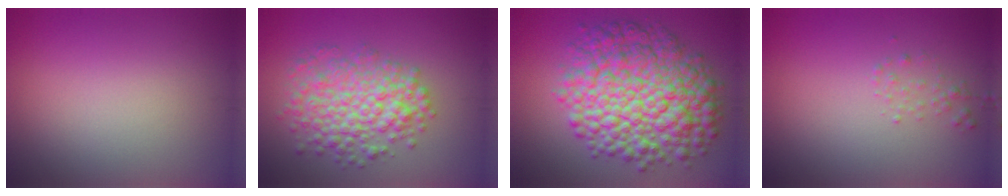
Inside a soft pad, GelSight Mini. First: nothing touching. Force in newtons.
{"total": 5.9, "press": 5.9, "slide": 0.2}
{"total": 11.5, "press": 11.5, "slide": 0.2}
{"total": 1.0, "press": 1.0, "slide": 0.1}